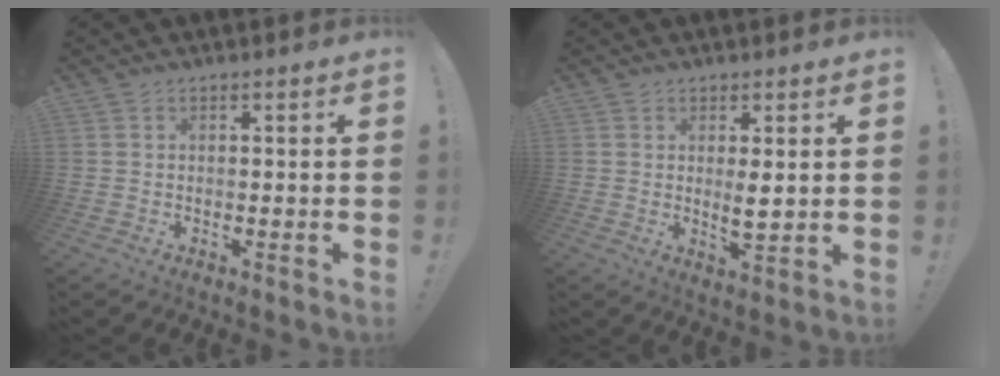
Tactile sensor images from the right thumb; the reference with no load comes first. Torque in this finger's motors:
{"motor_torque": [-0.19, 0.28, 0.19, 0.28, 0.01]}